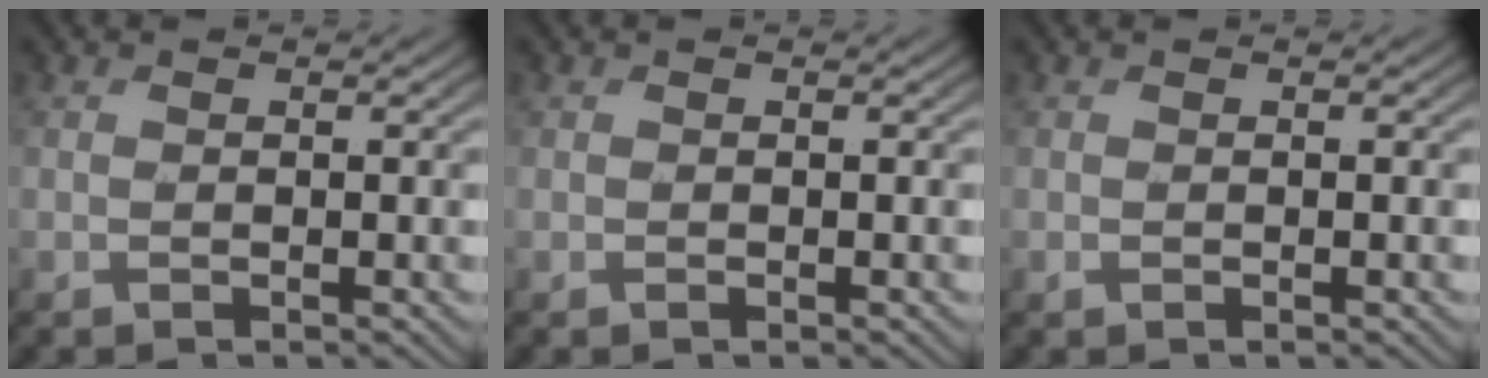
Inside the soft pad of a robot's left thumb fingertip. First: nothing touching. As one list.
[{"total": 0.0}, {"total": 0.6, "force": [-0.2, 0.3, 0.4], "torque": [-0.012, -0.004, -0.003]}]